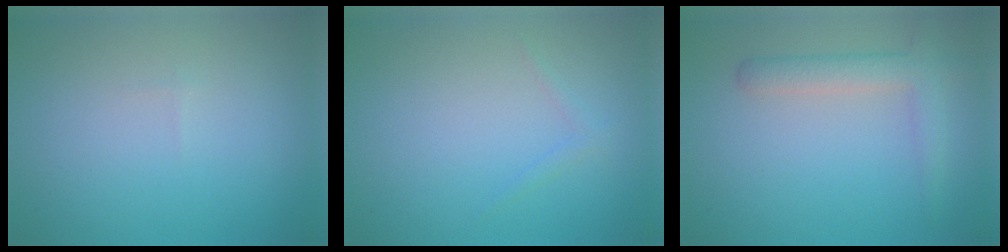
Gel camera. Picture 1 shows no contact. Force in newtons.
{"total": 0.7, "press": 0.7, "slide": 0.1}
{"total": 2.9, "press": 2.9, "slide": 0.2}